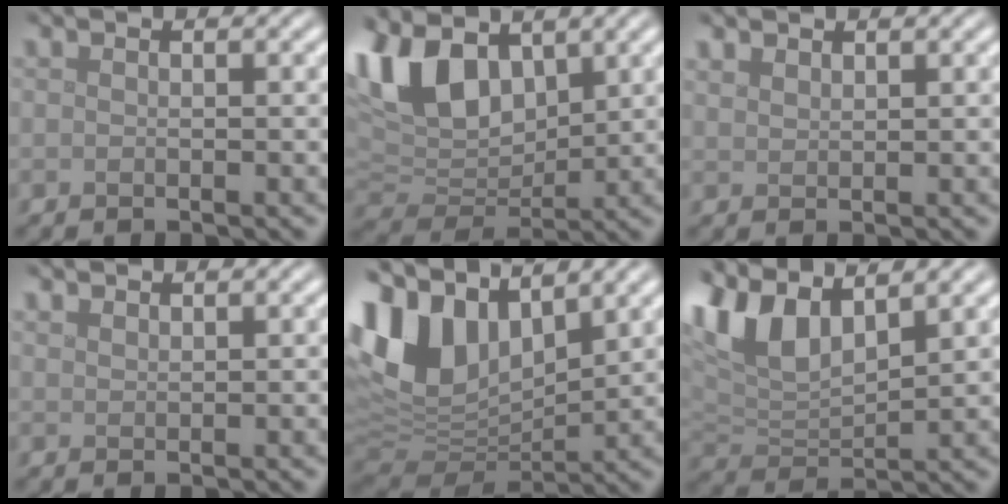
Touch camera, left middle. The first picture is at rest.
{"total": 8.9, "force": [3.9, 5.3, 5.9], "torque": [-0.144, 0.003, 0.069]}
{"total": 1.2, "force": [1.2, 0.4, 0.3], "torque": [-0.009, -0.001, 0.028]}
{"total": 0.9, "force": [0.8, 0.2, 0.2], "torque": [-0.006, -0.004, 0.020]}
{"total": 11.1, "force": [5.4, 6.6, 7.1], "torque": [-0.177, 0.013, 0.100]}
{"total": 7.4, "force": [4.1, 3.4, 5.1], "torque": [-0.118, 0.011, 0.077]}